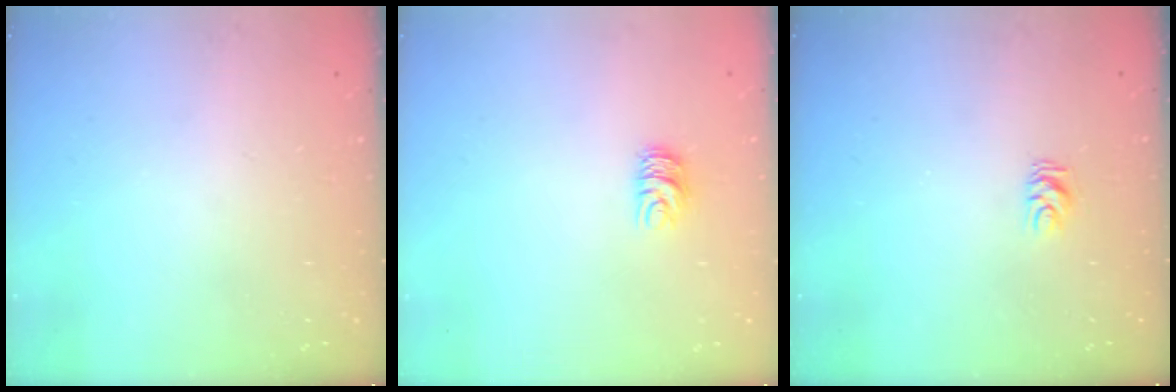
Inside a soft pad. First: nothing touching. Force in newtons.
{"total": 5.6, "press": 5.6, "slide": 0.4}
{"total": 4.3, "press": 4.2, "slide": 0.4}